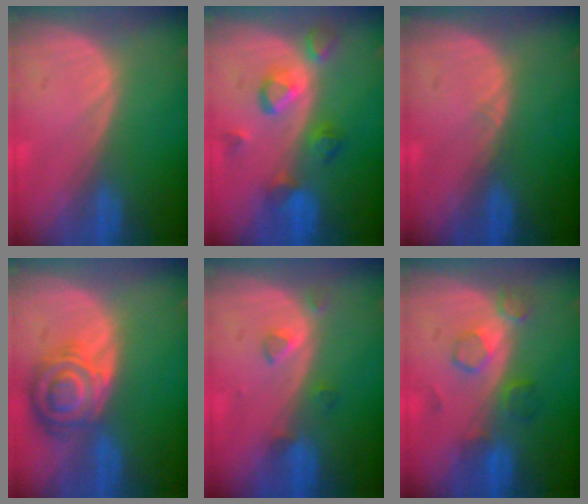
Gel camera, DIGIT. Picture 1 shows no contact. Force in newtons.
{"total": 5.8, "press": 5.7, "slide": 0.6}
{"total": 0.5, "press": 0.5, "slide": 0.1}
{"total": 8.3, "press": 7.3, "slide": 4.0}
{"total": 2.5, "press": 2.3, "slide": 0.9}
{"total": 4.6, "press": 4.5, "slide": 0.6}